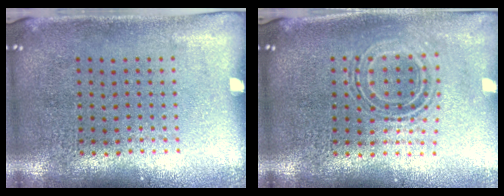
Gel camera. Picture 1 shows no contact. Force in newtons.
{"total": 0.8, "press": 0.8, "slide": 0.3}